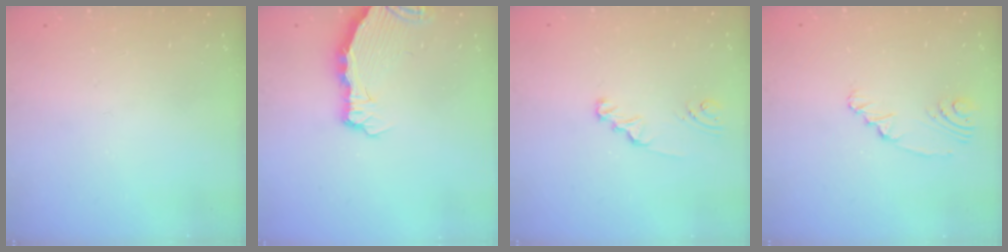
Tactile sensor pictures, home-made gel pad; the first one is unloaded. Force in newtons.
{"total": 4.8, "press": 4.8, "slide": 0.4}
{"total": 1.9, "press": 1.9, "slide": 0.3}
{"total": 3.3, "press": 2.4, "slide": 2.3}